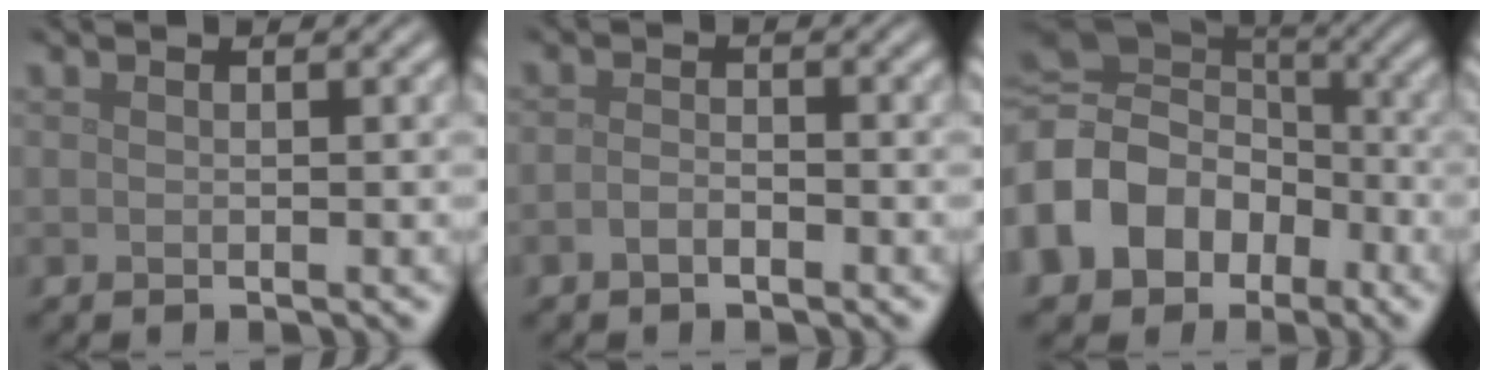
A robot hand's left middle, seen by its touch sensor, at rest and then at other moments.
{"total": 1.3, "force": [-0.8, 0.7, 0.8], "torque": [-0.020, 0.002, -0.019]}
{"total": 14.2, "force": [-4.3, 11.8, 6.6], "torque": [-0.188, -0.005, -0.112]}